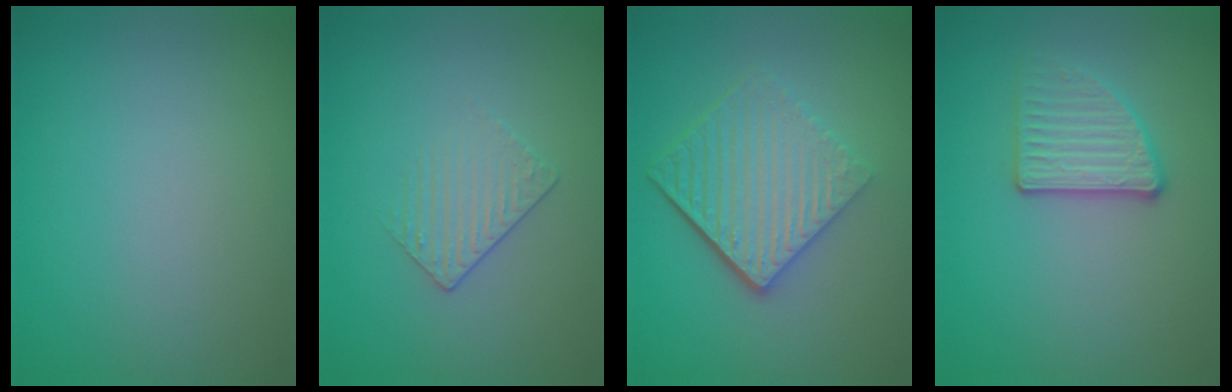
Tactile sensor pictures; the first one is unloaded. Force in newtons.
{"total": 1.4, "press": 0.9, "slide": 1.1}
{"total": 5.9, "press": 4.0, "slide": 4.3}
{"total": 2.7, "press": 2.5, "slide": 1.2}